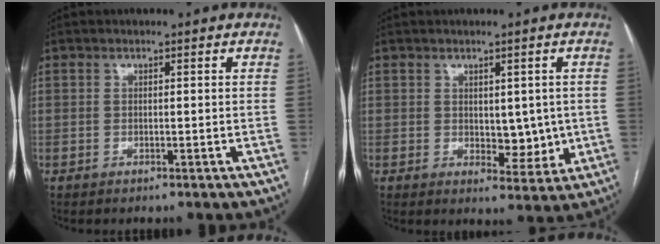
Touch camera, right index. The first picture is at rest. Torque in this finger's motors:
{"motor_torque": [0.83, 0.96, 0.01, 0.02]}